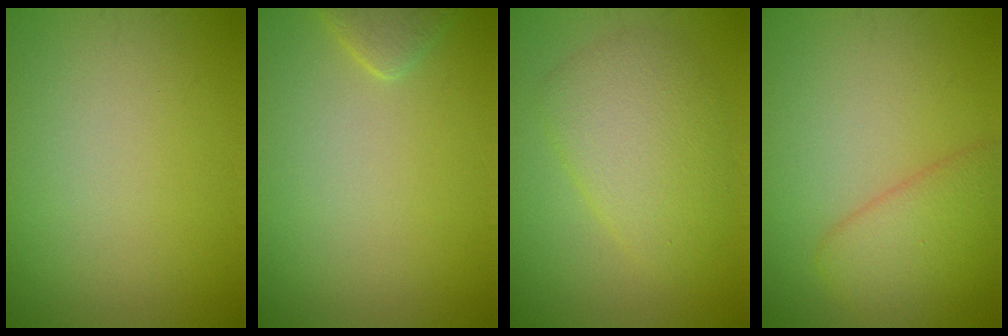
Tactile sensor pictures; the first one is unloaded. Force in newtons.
{"total": 1.6, "press": 1.6, "slide": 0.1}
{"total": 4.7, "press": 4.7, "slide": 0.3}
{"total": 4.0, "press": 4.0, "slide": 0.2}